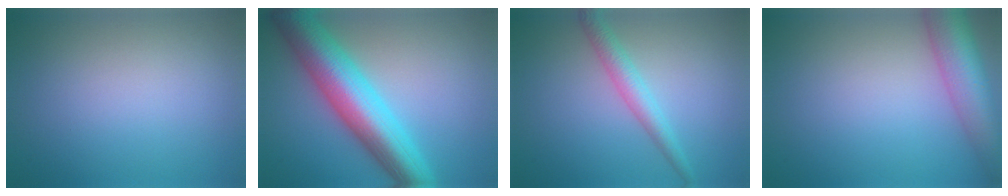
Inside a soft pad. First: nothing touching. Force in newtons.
{"total": 10.3, "press": 10.3, "slide": 0.3}
{"total": 2.7, "press": 2.7, "slide": 0.1}
{"total": 7.8, "press": 7.8, "slide": 0.4}